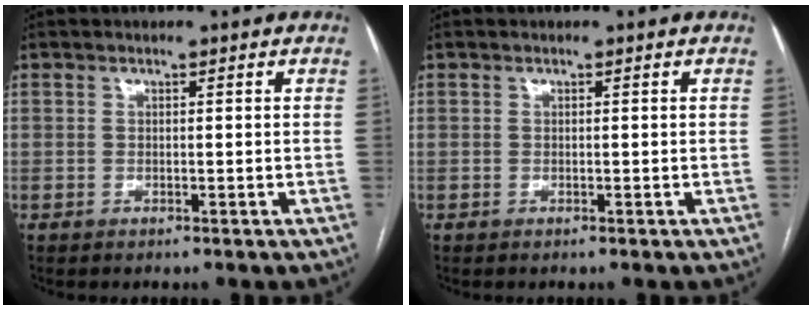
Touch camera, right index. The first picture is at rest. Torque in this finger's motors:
{"motor_torque": [0.10, 0.10, 0.00, 0.00]}